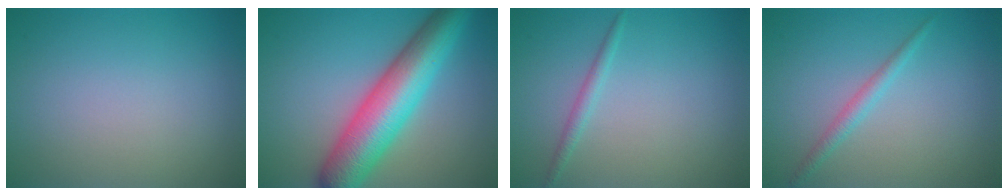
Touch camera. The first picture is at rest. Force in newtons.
{"total": 9.5, "press": 9.5, "slide": 0.2}
{"total": 1.2, "press": 1.2, "slide": 0.1}
{"total": 1.5, "press": 1.5, "slide": 0.0}